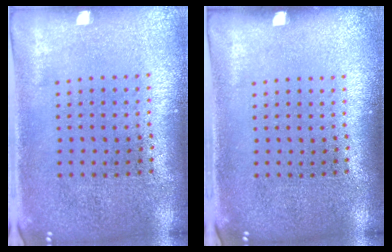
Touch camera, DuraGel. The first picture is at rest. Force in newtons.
{"total": 0.0}